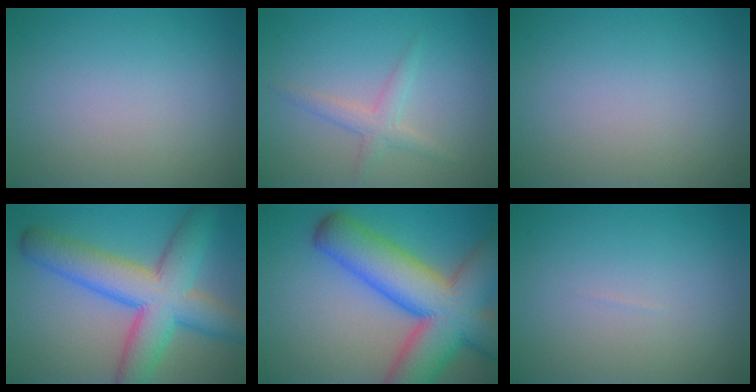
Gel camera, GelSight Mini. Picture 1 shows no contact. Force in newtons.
{"total": 2.0, "press": 2.0, "slide": 0.1}
{"total": 0.0}
{"total": 9.6, "press": 9.5, "slide": 0.3}
{"total": 14.1, "press": 14.1, "slide": 0.7}
{"total": 0.0}